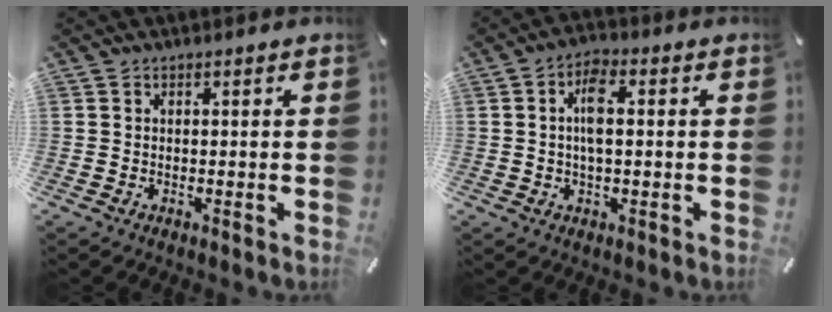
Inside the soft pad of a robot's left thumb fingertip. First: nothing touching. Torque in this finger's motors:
{"motor_torque": [0.22, 0.03, 0.19, 0.13, 0.05]}